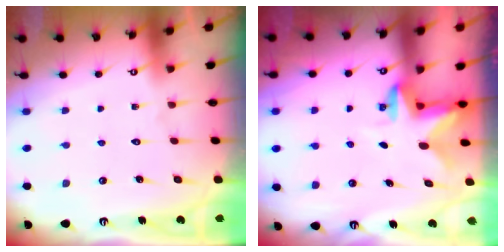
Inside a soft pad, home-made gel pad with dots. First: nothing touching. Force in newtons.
{"total": 2.6, "press": 2.5, "slide": 0.5}